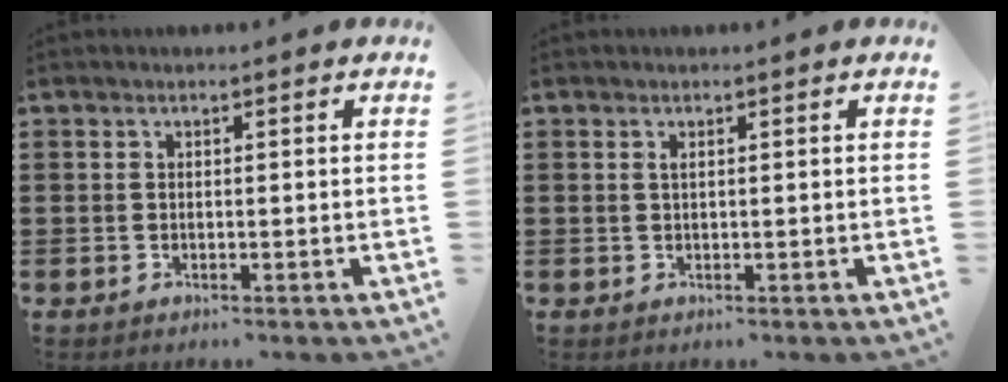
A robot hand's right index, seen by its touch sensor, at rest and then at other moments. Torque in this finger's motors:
{"motor_torque": [0.23, -0.14, 0.11, 0.03]}